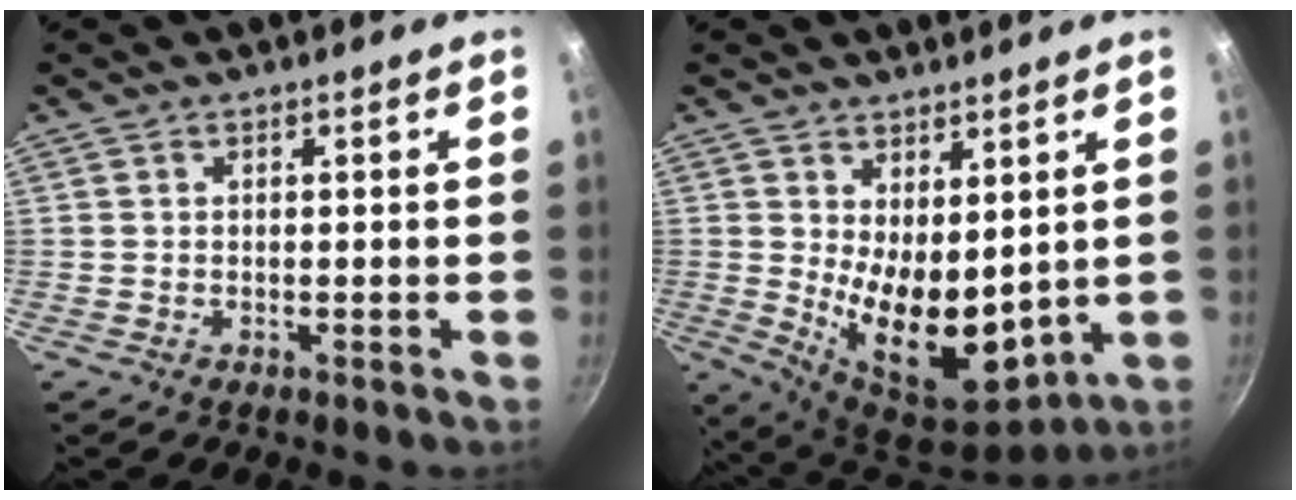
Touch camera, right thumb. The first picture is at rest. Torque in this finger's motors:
{"motor_torque": [-0.21, 1.40, 1.65, 0.23, 0.14]}